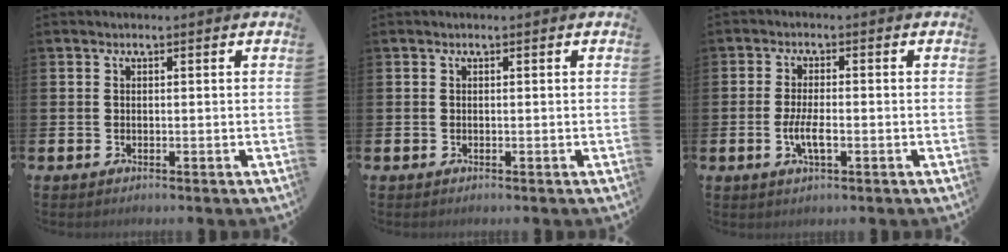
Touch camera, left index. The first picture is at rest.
{"total": 0.0}
{"total": 3.6, "force": [-0.9, 1.2, 3.2], "torque": [-0.060, -0.001, -0.020]}